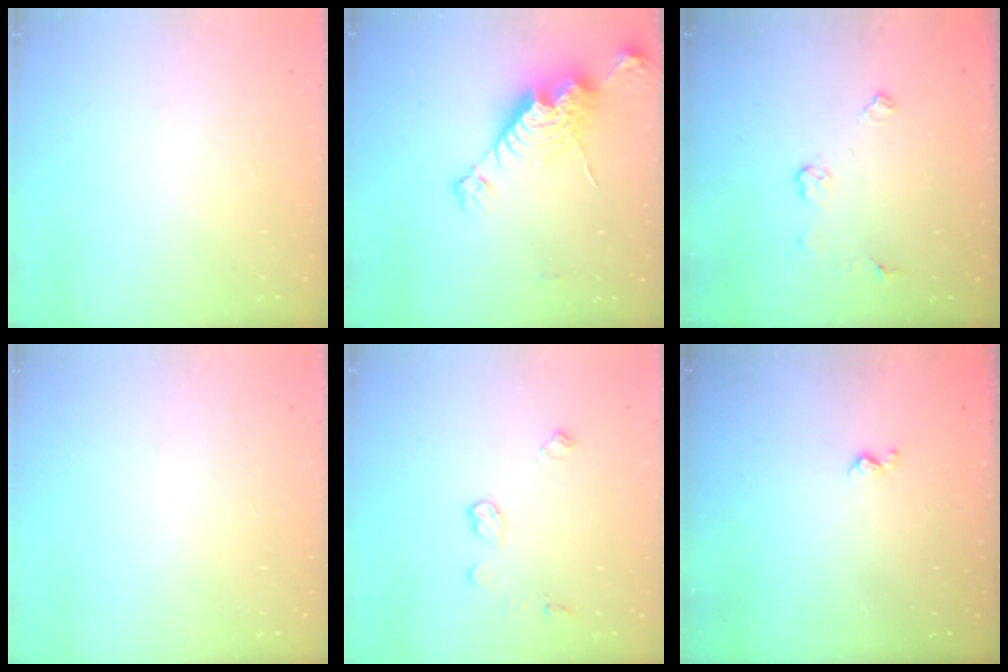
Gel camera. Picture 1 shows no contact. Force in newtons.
{"total": 15.3, "press": 15.2, "slide": 1.3}
{"total": 5.8, "press": 5.7, "slide": 0.5}
{"total": 0.0}
{"total": 7.9, "press": 7.9, "slide": 0.0}
{"total": 3.7, "press": 3.6, "slide": 0.7}